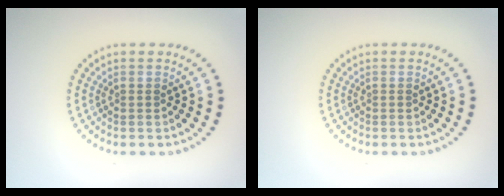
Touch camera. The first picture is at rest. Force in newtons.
{"total": 0.0}